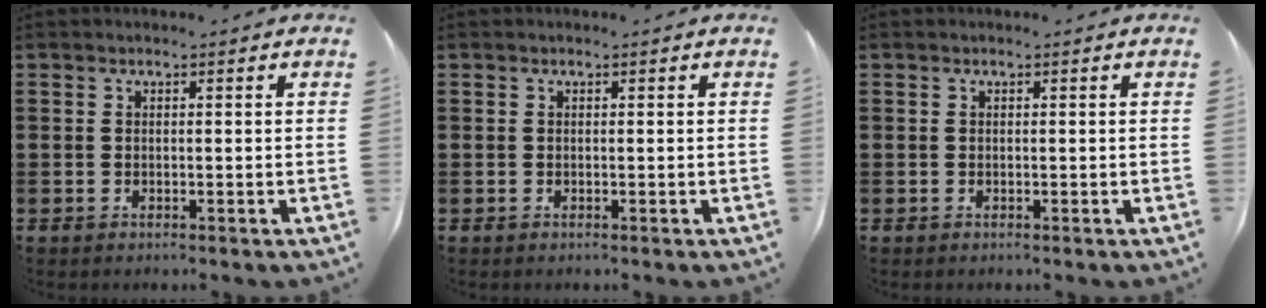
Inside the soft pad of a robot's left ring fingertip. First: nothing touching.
{"total": 0.0}
{"total": 0.0}